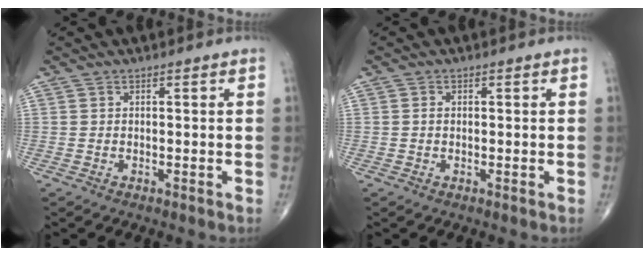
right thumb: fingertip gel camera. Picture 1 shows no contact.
{"total": 0.9, "force": [0.0, 0.7, 0.6], "torque": [-0.010, 0.003, -0.001]}